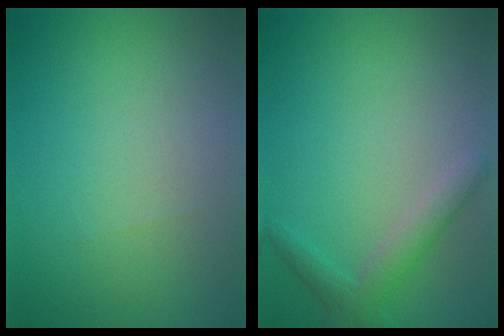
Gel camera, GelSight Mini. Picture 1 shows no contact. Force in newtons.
{"total": 2.6, "press": 2.6, "slide": 0.1}